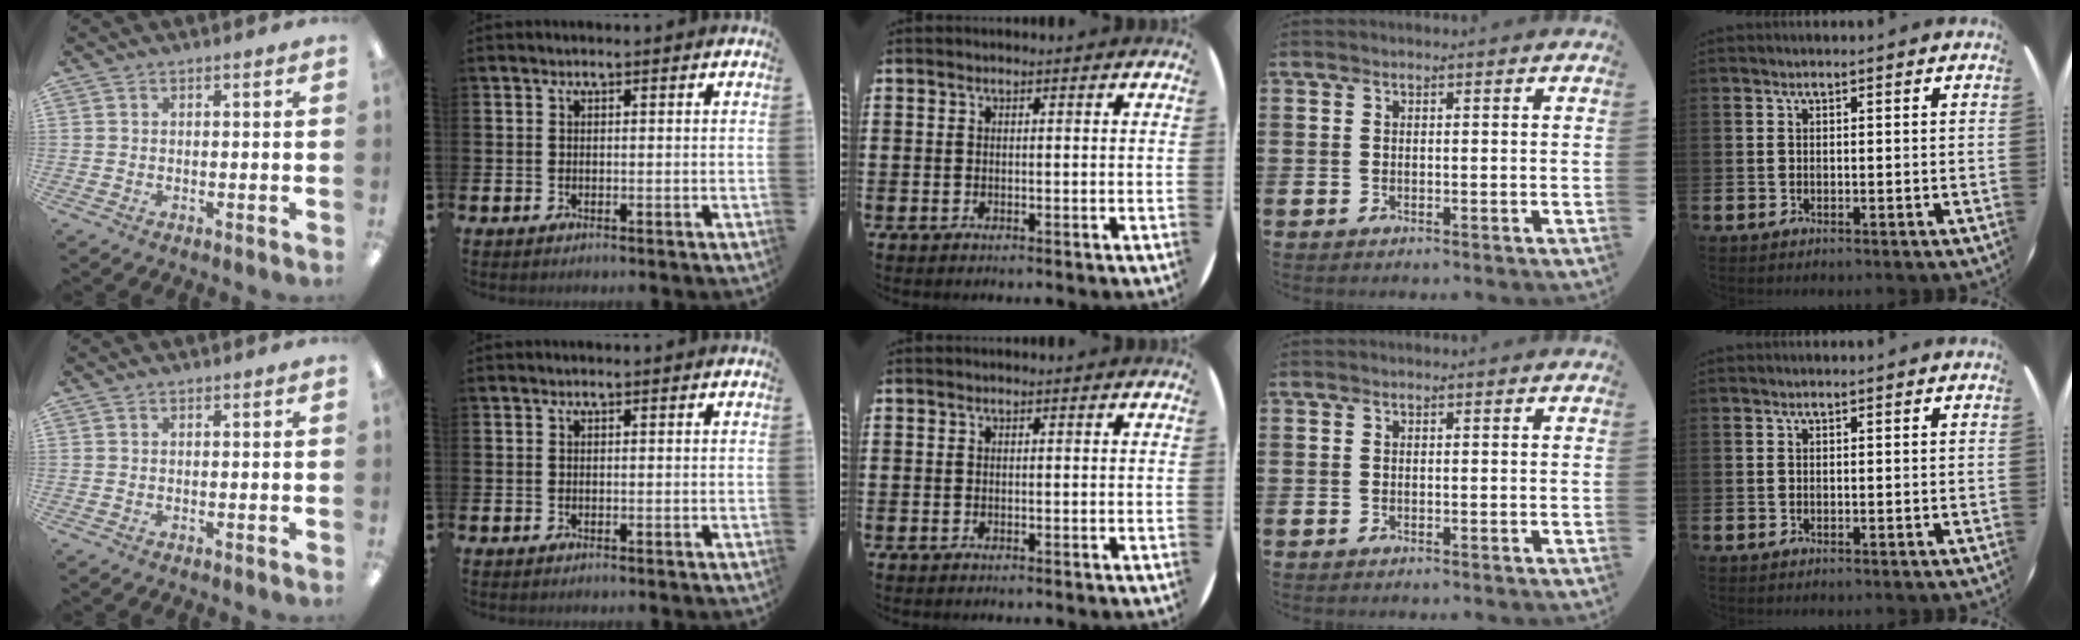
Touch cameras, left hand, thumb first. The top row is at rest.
{}